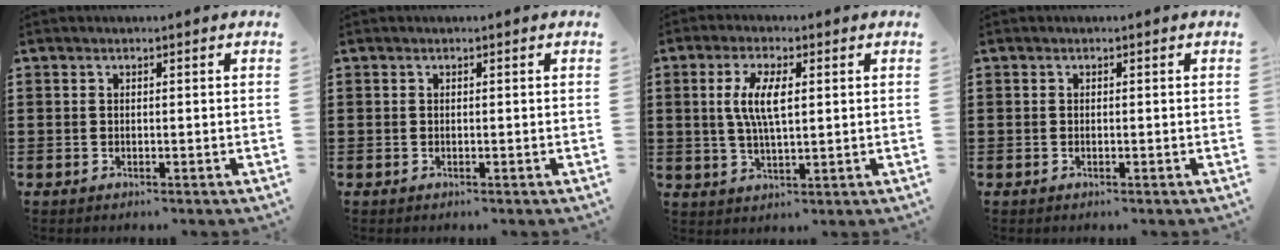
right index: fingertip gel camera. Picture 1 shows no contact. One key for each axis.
{"total": 0.0}
{"total": 6.2, "fx": 1.1, "fy": 2.1, "fz": 5.8, "tx": -0.122, "ty": 0.005, "tz": 0.015}
{"total": 0.0}